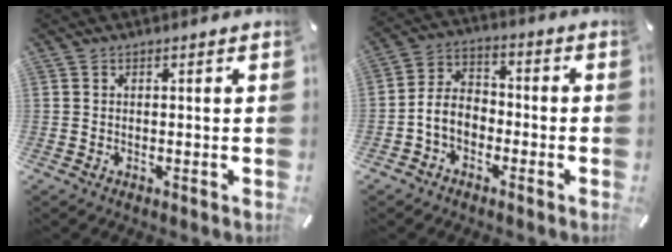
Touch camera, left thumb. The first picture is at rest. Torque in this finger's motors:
{"motor_torque": [-0.07, 1.05, 0.25, 0.00, 0.08]}